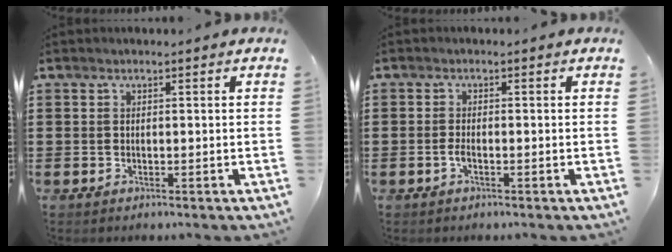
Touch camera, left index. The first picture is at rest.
{"total": 1.4, "force": [-0.5, 0.3, 1.3], "torque": [-0.032, -0.004, -0.011]}